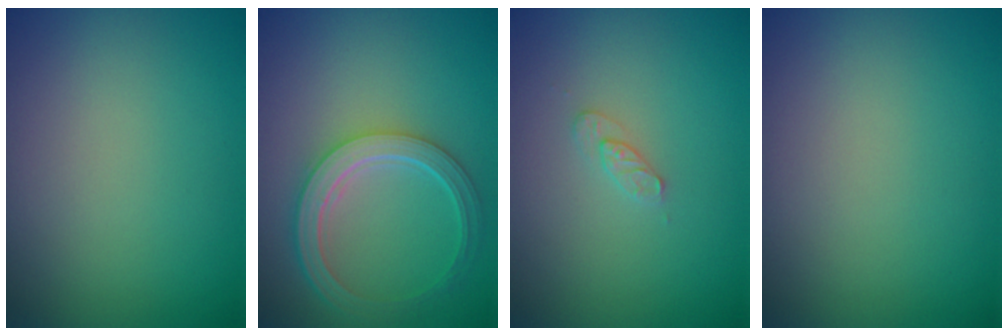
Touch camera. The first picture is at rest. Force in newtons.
{"total": 5.1, "press": 4.0, "slide": 3.1}
{"total": 1.1, "press": 1.1, "slide": 0.2}
{"total": 0.0}